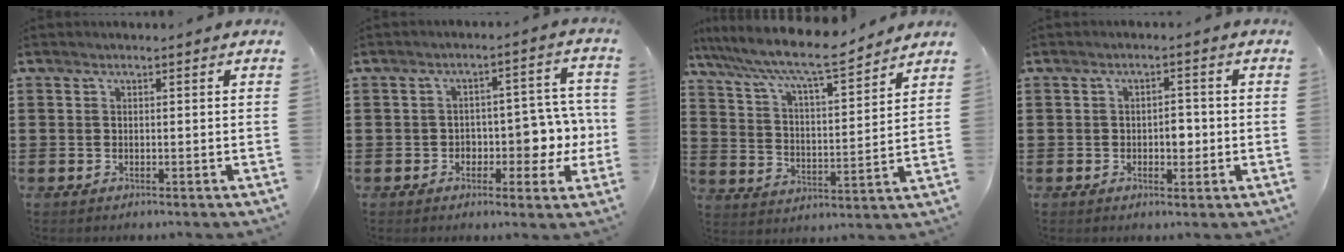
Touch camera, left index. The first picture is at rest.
{"total": 5.7, "force": [-1.2, 4.0, 3.9], "torque": [-0.055, 0.000, -0.030]}
{"total": 7.5, "force": [6.5, 0.5, 3.6], "torque": [-0.099, -0.039, 0.104]}
{"total": 2.8, "force": [-0.5, 1.7, 2.2], "torque": [-0.035, 0.002, -0.015]}